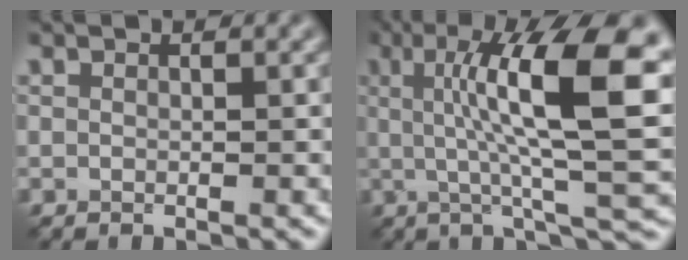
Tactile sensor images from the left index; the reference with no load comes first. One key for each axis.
{"total": 13.9, "fx": 3.0, "fy": 3.4, "fz": 13.1, "tx": -0.178, "ty": 0.013, "tz": 0.040}